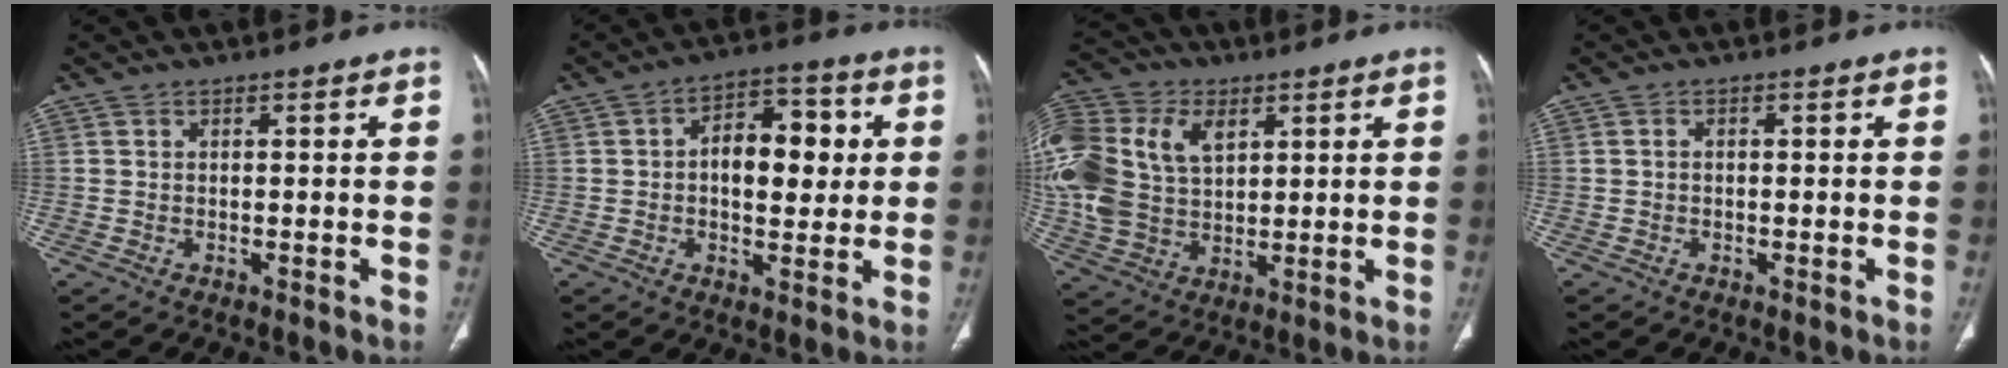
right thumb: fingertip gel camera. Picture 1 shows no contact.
{"total": 11.3, "force": [1.2, 6.6, 9.1], "torque": [-0.103, 0.016, 0.015]}
{"total": 23.3, "force": [6.2, 16.2, 15.5], "torque": [-0.372, 0.025, 0.122]}
{"total": 0.6, "force": [0.0, 0.4, 0.4], "torque": [-0.007, 0.004, -0.003]}